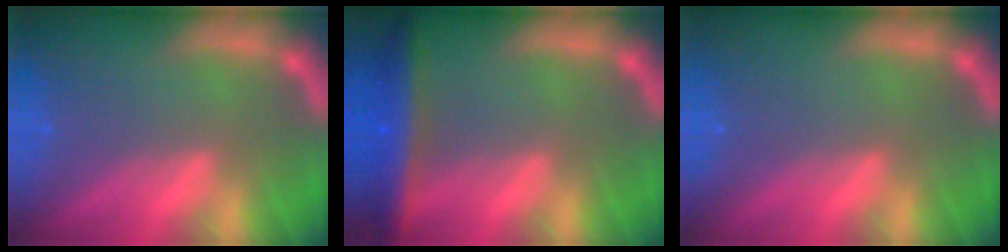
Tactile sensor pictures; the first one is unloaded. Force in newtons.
{"total": 6.0}
{"total": 0.0}